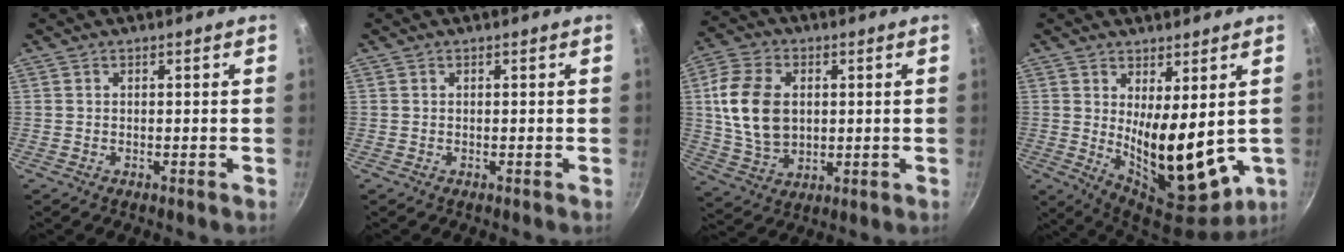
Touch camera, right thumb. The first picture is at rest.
{"total": 0.0}
{"total": 13.8, "force": [1.8, 9.7, 9.8], "torque": [-0.172, -0.003, 0.040]}
{"total": 15.5, "force": [1.9, 7.0, 13.7], "torque": [-0.195, -0.048, 0.051]}